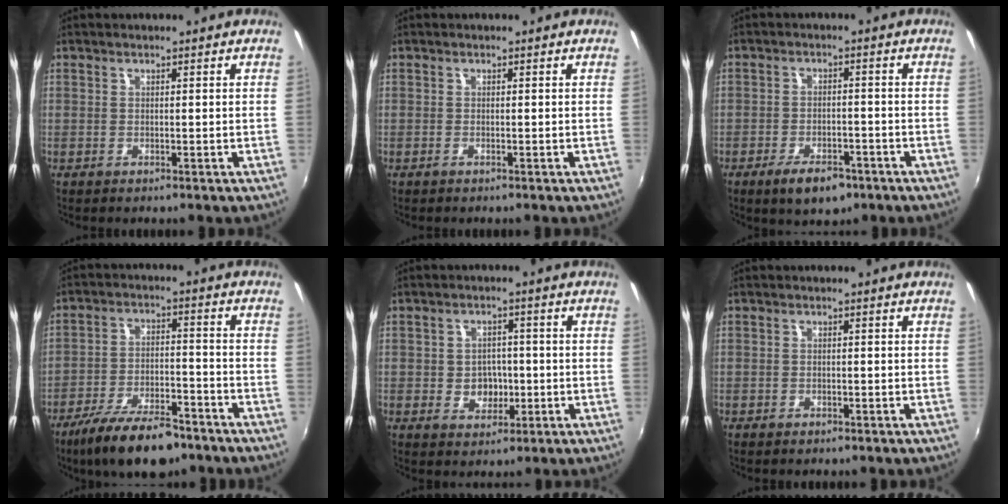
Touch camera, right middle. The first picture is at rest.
{"total": 0.0}
{"total": 7.3, "force": [-4.7, 3.4, 4.4], "torque": [-0.099, -0.010, -0.072]}
{"total": 15.0, "force": [-11.2, 5.0, 8.6], "torque": [-0.178, -0.025, -0.185]}
{"total": 4.7, "force": [-0.7, 4.1, 2.3], "torque": [-0.041, 0.006, -0.004]}
{"total": 1.1, "force": [-0.8, 0.7, 0.4], "torque": [-0.010, -0.005, -0.013]}